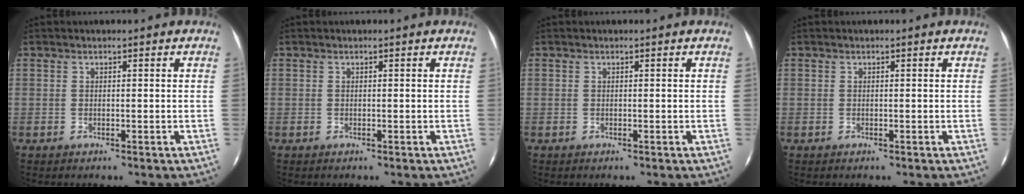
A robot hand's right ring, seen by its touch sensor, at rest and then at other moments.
{"total": 0.0}
{"total": 0.0}
{"total": 0.0}